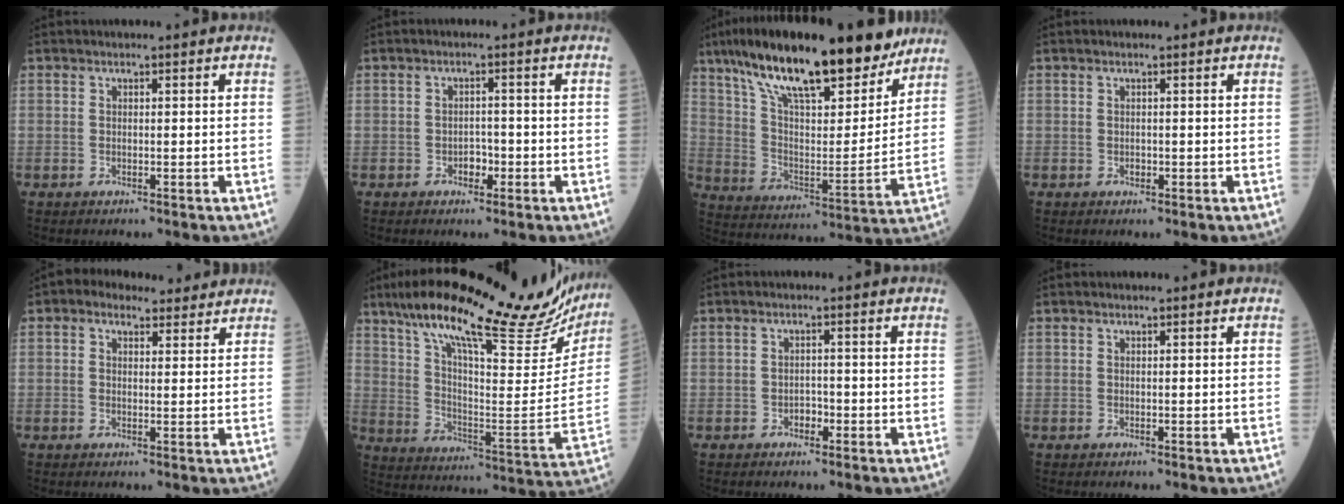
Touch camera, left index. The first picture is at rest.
{"total": 2.0, "force": [-1.0, 1.3, 1.2], "torque": [-0.011, 0.006, -0.017]}
{"total": 24.3, "force": [18.0, 5.9, 15.2], "torque": [-0.250, 0.023, 0.293]}
{"total": 0.5, "force": [-0.1, 0.4, 0.3], "torque": [-0.002, 0.002, -0.004]}
{"total": 5.2, "force": [3.7, 3.0, 2.0], "torque": [-0.033, 0.030, 0.059]}
{"total": 30.7, "force": [24.7, 6.5, 17.0], "torque": [-0.271, -0.012, 0.336]}
{"total": 1.5, "force": [-0.9, 1.0, 0.8], "torque": [-0.005, 0.006, -0.015]}
{"total": 0.0}